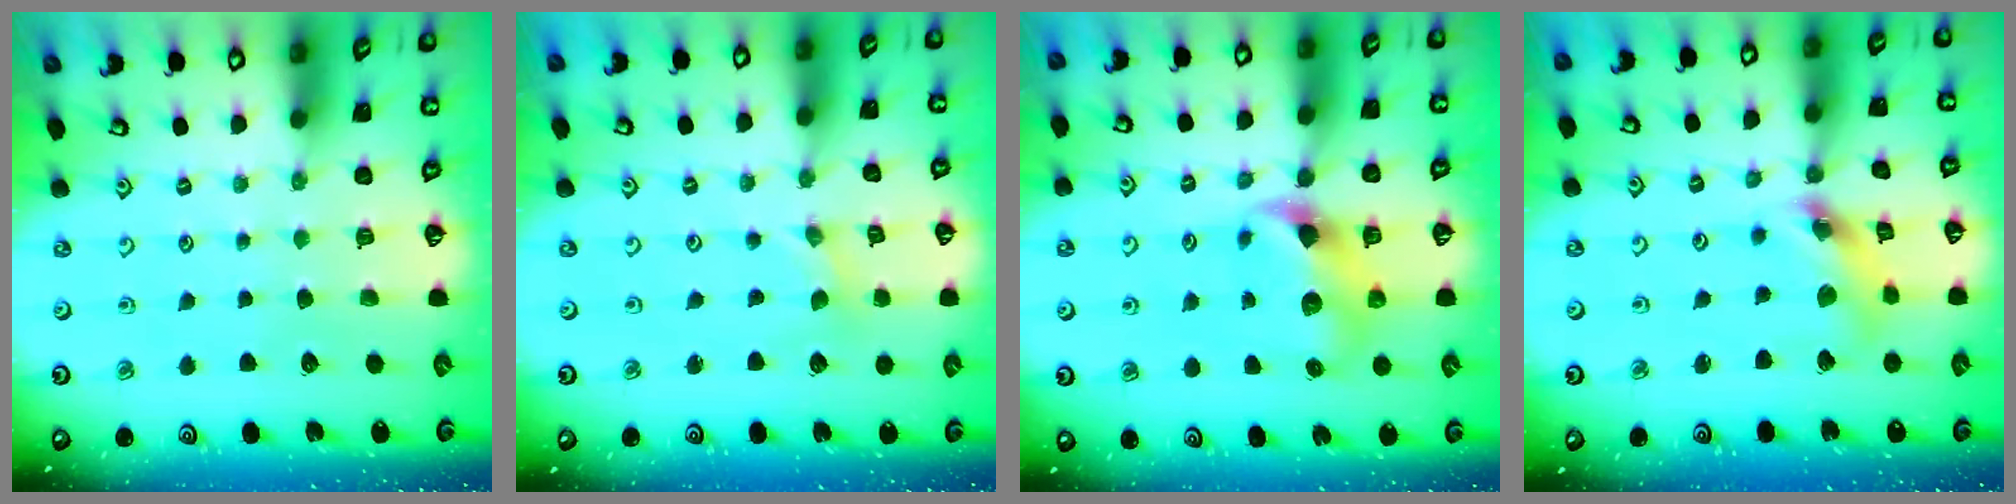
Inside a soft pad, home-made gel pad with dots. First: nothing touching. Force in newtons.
{"total": 0.8, "press": 0.8, "slide": 0.2}
{"total": 7.7, "press": 7.7, "slide": 1.0}
{"total": 10.9, "press": 10.8, "slide": 1.4}